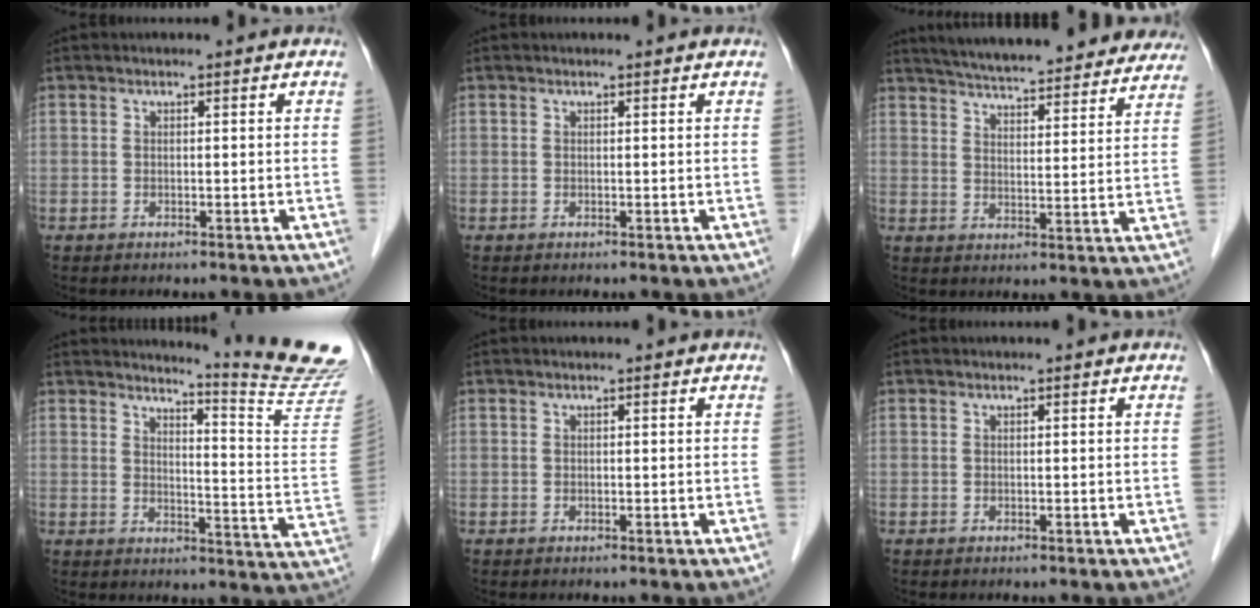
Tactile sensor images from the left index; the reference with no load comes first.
{"total": 0.5, "force": [0.5, 0.0, 0.1], "torque": [-0.004, 0.000, 0.003]}
{"total": 27.5, "force": [25.0, 4.8, 10.4], "torque": [-0.165, -0.021, 0.314]}
{"total": 14.5, "force": [13.8, -3.1, 3.3], "torque": [-0.054, -0.129, 0.157]}
{"total": 0.0}
{"total": 0.0}